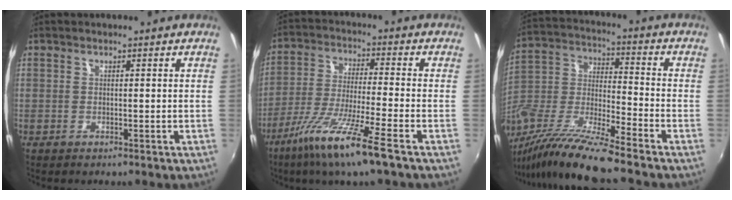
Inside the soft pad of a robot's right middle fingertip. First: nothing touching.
{"total": 12.8, "force": [-7.9, 0.1, 10.0], "torque": [-0.209, -0.027, -0.149]}
{"total": 16.1, "force": [-12.6, 0.6, 10.0], "torque": [-0.204, -0.024, -0.250]}